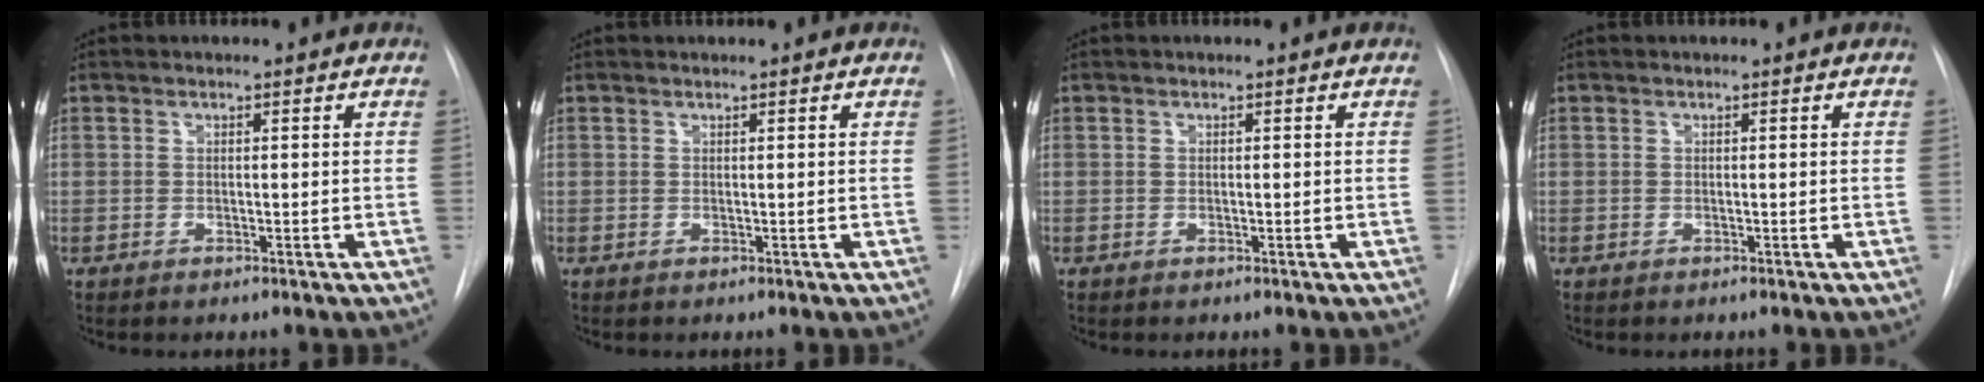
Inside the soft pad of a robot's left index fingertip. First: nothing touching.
{"total": 0.0}
{"total": 0.0}
{"total": 0.0}